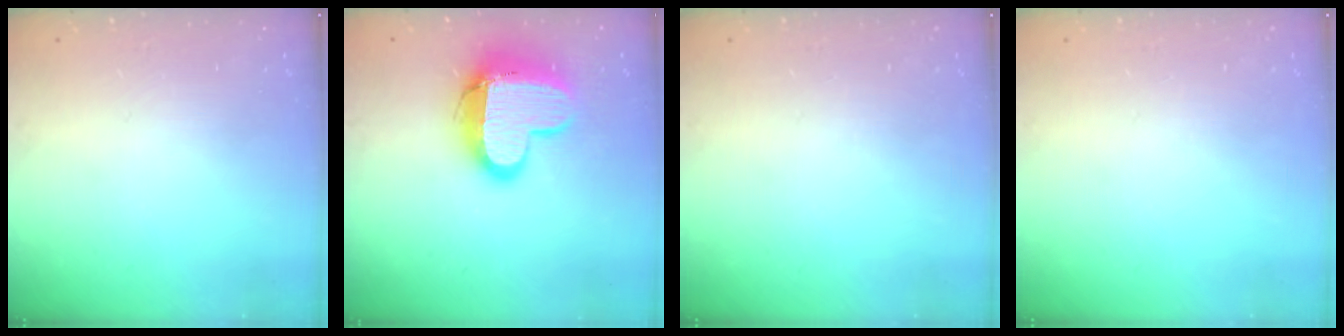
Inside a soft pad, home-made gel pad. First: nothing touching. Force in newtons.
{"total": 14.8, "press": 14.7, "slide": 1.2}
{"total": 0.0}
{"total": 0.0}